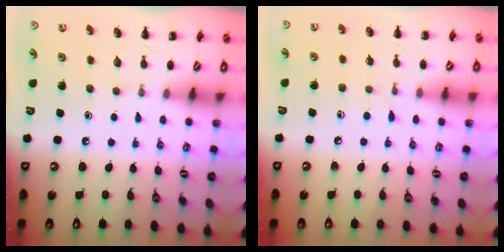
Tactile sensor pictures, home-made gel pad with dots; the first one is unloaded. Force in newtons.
{"total": 3.7, "press": 3.2, "slide": 1.9}